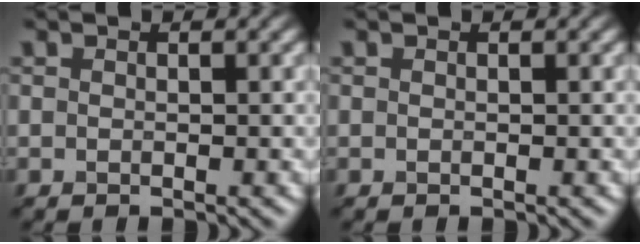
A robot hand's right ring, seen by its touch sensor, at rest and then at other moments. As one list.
[{"total": 0.0}]